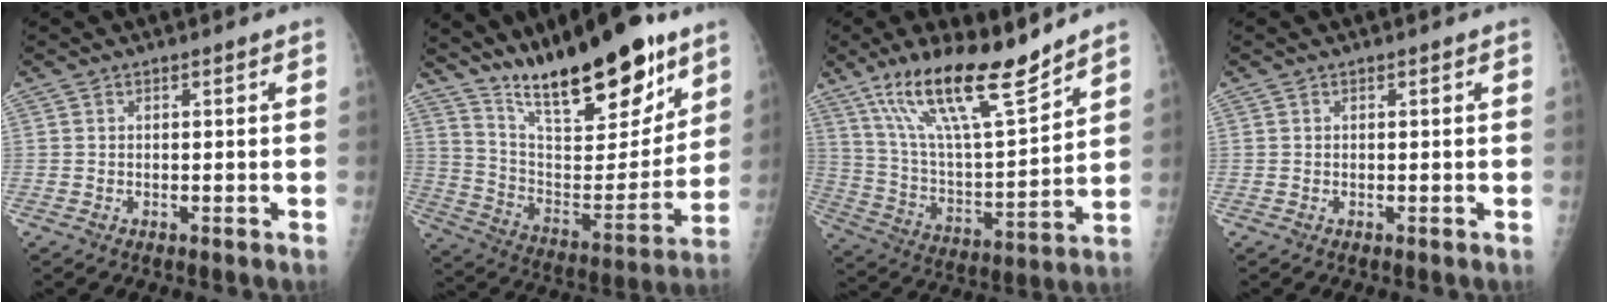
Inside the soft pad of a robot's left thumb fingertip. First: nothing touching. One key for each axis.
{"total": 24.4, "fx": 17.5, "fy": 7.4, "fz": 15.4, "tx": -0.203, "ty": -0.084, "tz": 0.296}
{"total": 19.7, "fx": 14.1, "fy": 4.4, "fz": 13.0, "tx": -0.205, "ty": -0.072, "tz": 0.256}
{"total": 0.0}